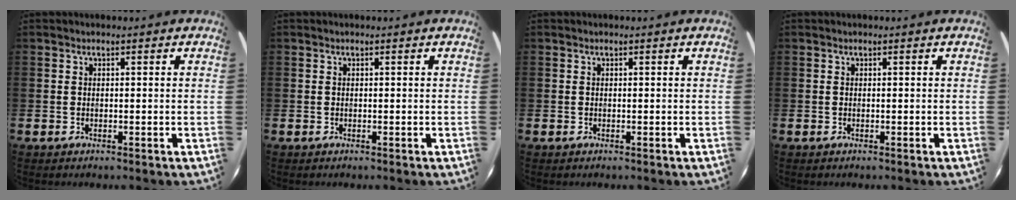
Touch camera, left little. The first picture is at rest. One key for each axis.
{"total": 0.0}
{"total": 0.0}
{"total": 0.0}